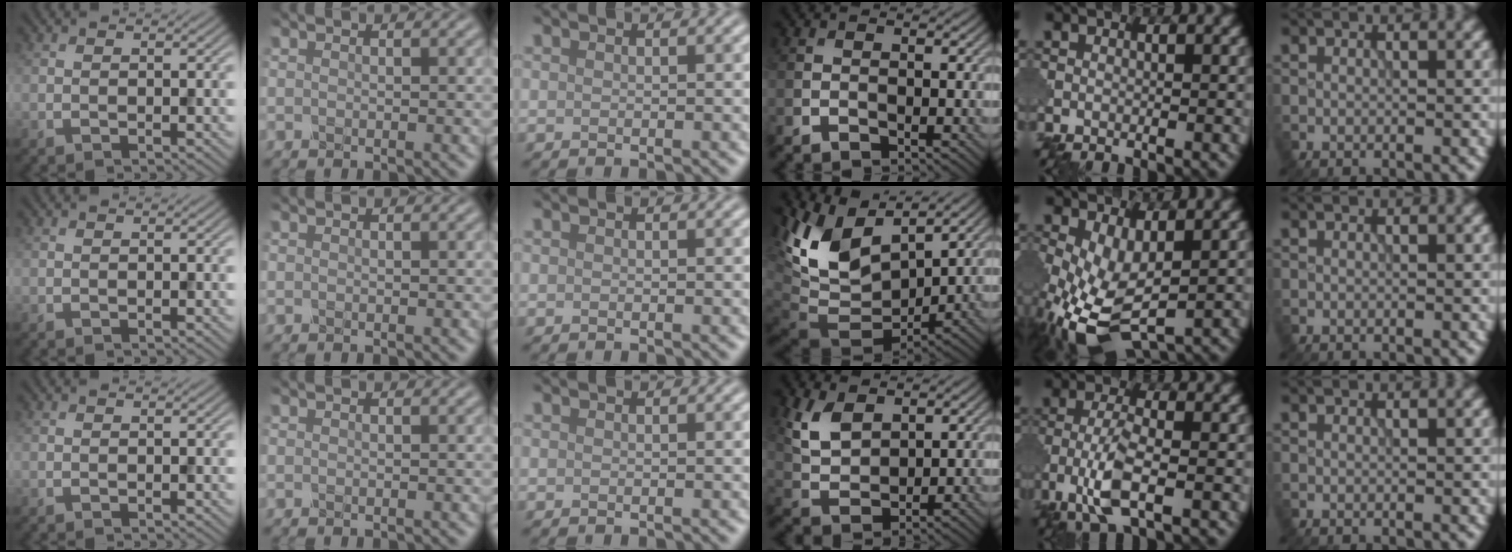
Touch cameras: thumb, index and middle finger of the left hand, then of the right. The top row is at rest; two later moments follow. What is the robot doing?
{"motion": "squeeze", "object": "clothespin"}